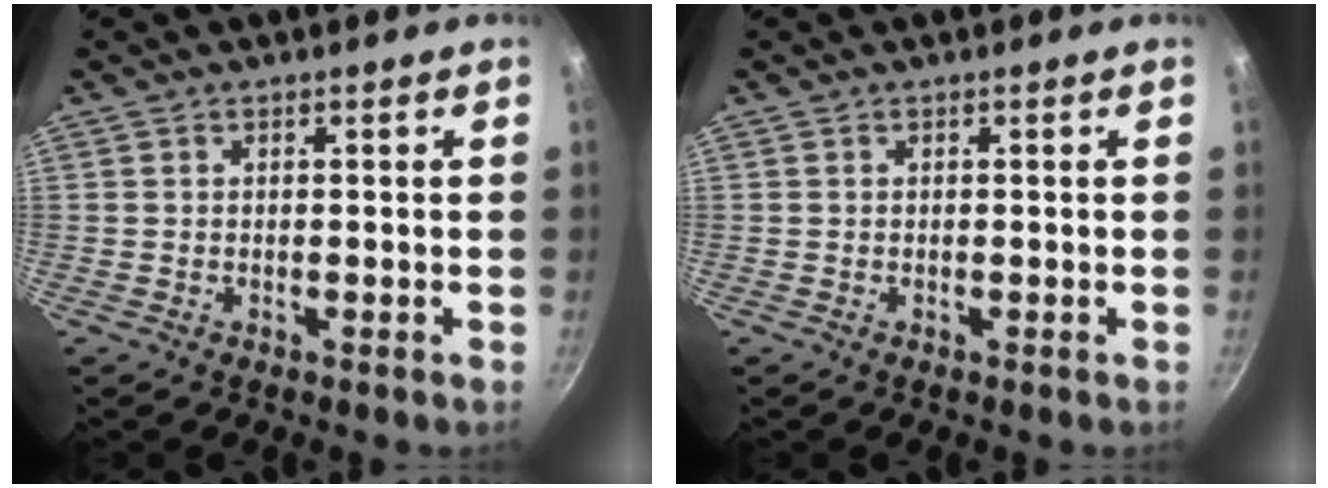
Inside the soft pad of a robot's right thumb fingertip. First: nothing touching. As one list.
[{"total": 0.0}]